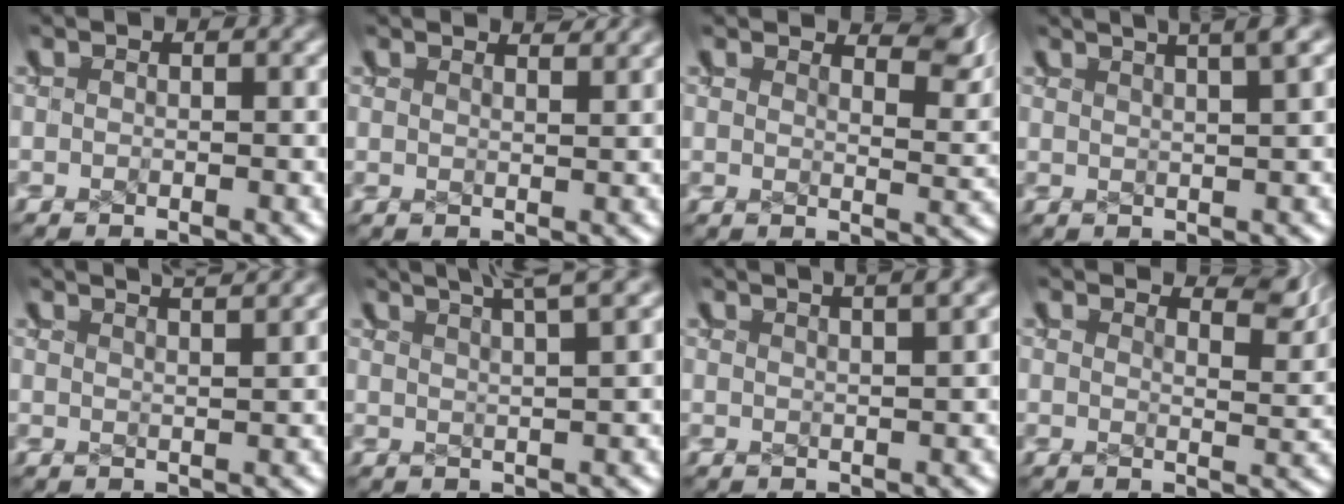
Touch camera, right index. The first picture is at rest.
{"total": 2.0, "force": [1.8, -0.8, -0.2], "torque": [0.003, -0.001, 0.032]}
{"total": 3.8, "force": [3.1, 0.3, 2.2], "torque": [-0.022, 0.002, 0.050]}
{"total": 4.2, "force": [3.2, 0.8, 2.5], "torque": [-0.027, 0.017, 0.049]}
{"total": 2.9, "force": [2.8, -0.6, 0.6], "torque": [-0.005, 0.003, 0.049]}
{"total": 5.3, "force": [4.6, 0.8, 2.6], "torque": [-0.019, 0.020, 0.067]}
{"total": 2.5, "force": [2.2, -0.1, 1.2], "torque": [-0.014, 0.009, 0.037]}
{"total": 4.4, "force": [3.8, 0.1, 2.2], "torque": [-0.019, 0.006, 0.060]}